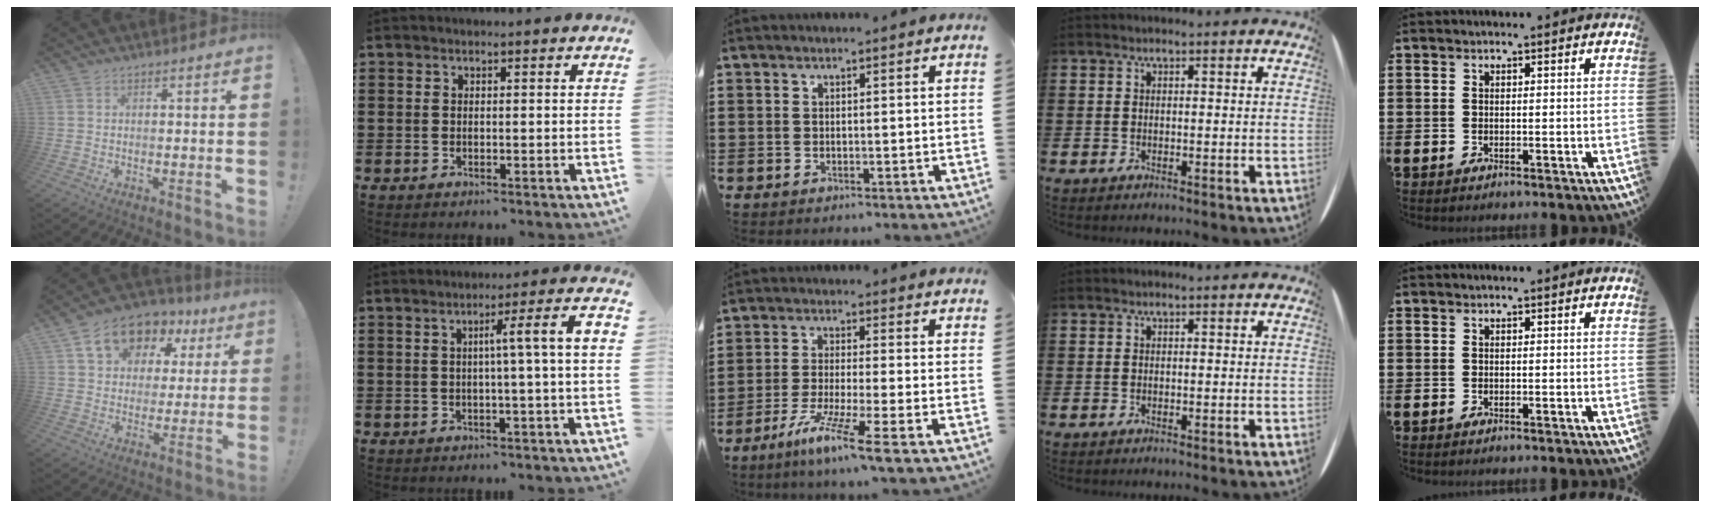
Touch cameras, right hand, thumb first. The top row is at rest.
{"thumb": {"total": 14.0, "force": [7.3, 10.1, 6.5], "torque": [-0.098, -0.037, 0.140]}, "index": {"total": 6.2, "force": [0.1, -0.5, 6.1], "torque": [-0.104, -0.007, -0.007]}, "middle": {"total": 7.1, "force": [-4.9, -0.7, 5.2], "torque": [-0.112, -0.020, -0.096]}}